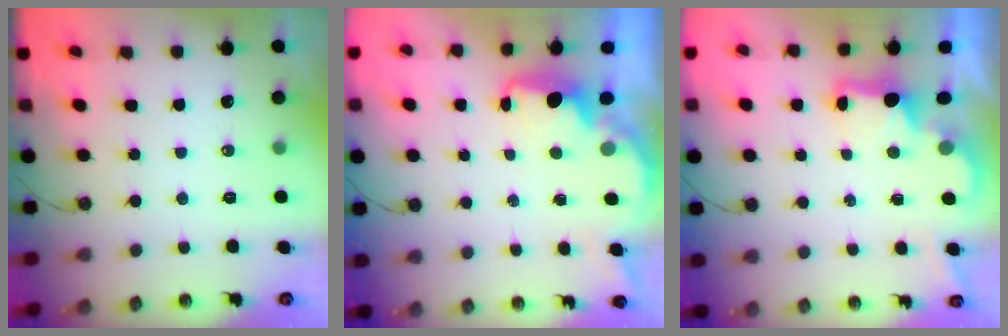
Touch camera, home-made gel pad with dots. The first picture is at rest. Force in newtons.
{"total": 2.2, "press": 2.1, "slide": 0.8}
{"total": 2.3, "press": 2.1, "slide": 0.8}